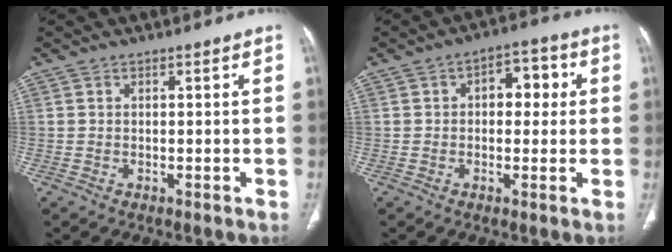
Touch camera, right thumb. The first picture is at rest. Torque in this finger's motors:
{"motor_torque": [-0.56, 0.23, -0.19, -0.22, 0.16]}